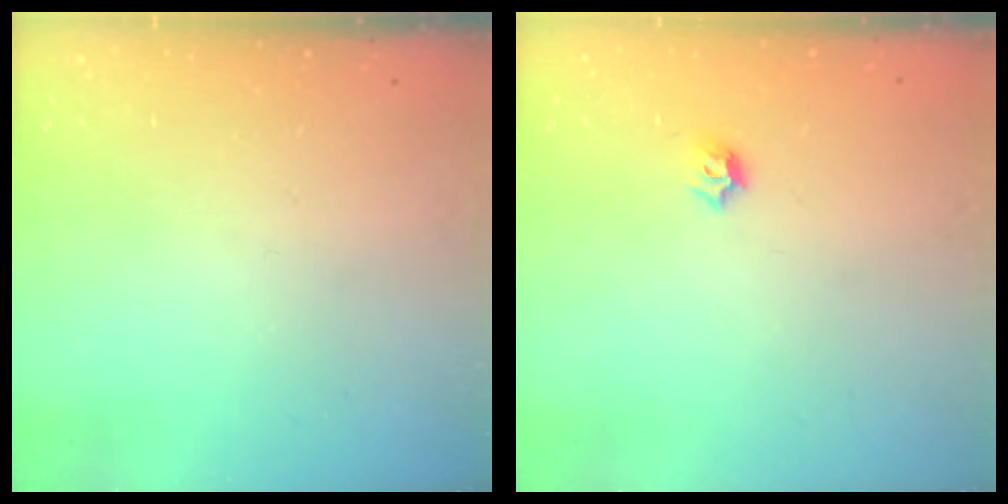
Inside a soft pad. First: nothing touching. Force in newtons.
{"total": 3.8, "press": 3.8, "slide": 0.8}